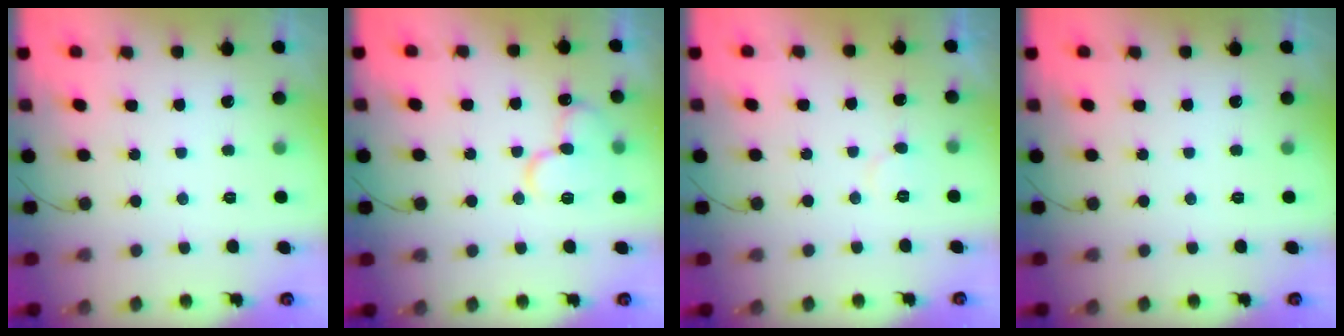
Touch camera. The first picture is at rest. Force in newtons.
{"total": 13.1, "press": 13.0, "slide": 1.8}
{"total": 3.4, "press": 3.4, "slide": 0.2}
{"total": 0.0}